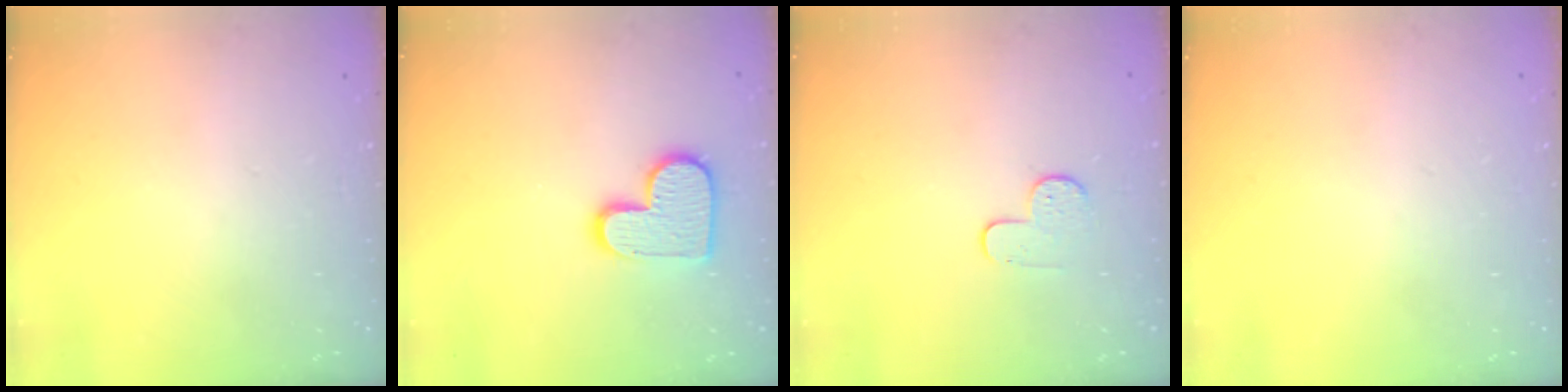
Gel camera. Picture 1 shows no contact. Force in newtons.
{"total": 11.9, "press": 11.9, "slide": 0.6}
{"total": 5.8, "press": 5.7, "slide": 0.6}
{"total": 0.0}